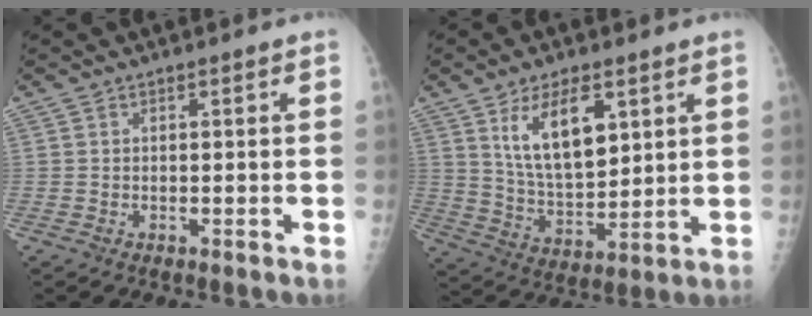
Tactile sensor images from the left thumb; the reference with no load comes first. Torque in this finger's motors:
{"motor_torque": [1.56, 1.33, 1.27, -0.15, 0.32]}